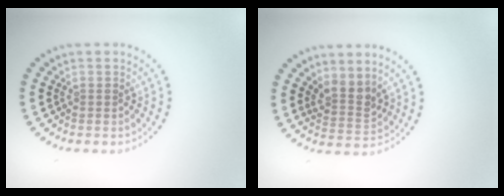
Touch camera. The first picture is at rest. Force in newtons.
{"total": 2.6, "press": 1.9, "slide": 1.7}